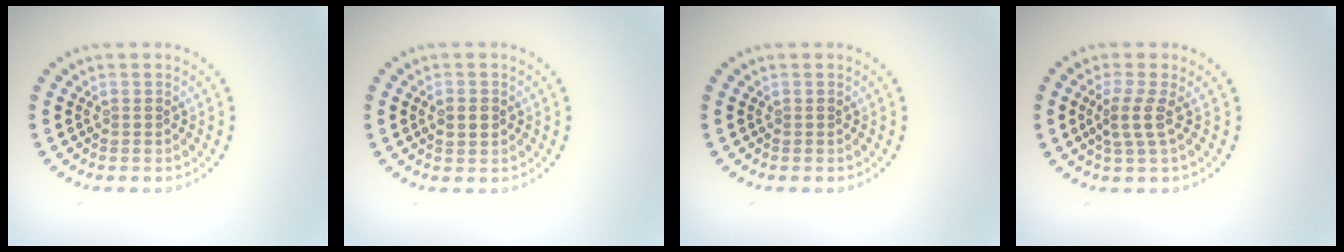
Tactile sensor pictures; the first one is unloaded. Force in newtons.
{"total": 1.5, "press": 1.5, "slide": 0.0}
{"total": 0.0}
{"total": 2.1, "press": 1.6, "slide": 1.4}